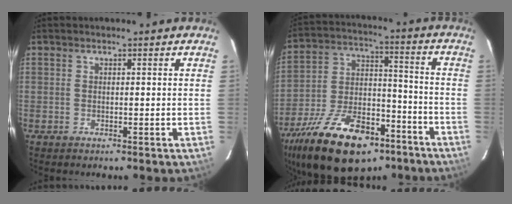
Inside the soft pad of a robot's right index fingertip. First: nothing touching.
{"total": 24.7, "force": [-15.5, 12.0, 15.0], "torque": [-0.294, -0.007, -0.243]}